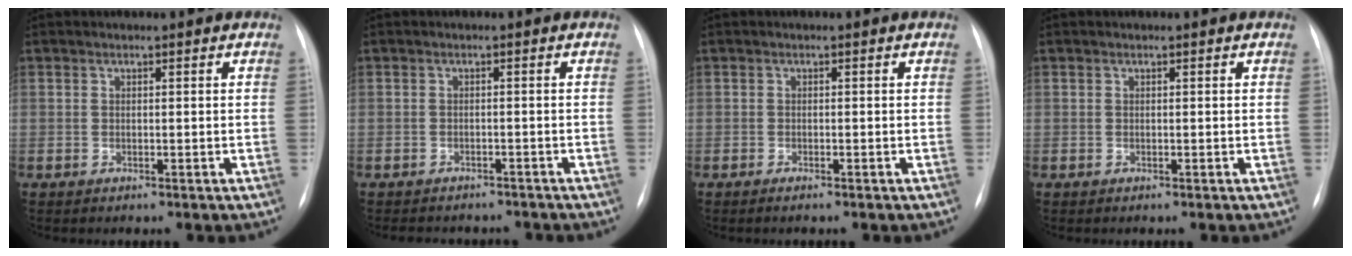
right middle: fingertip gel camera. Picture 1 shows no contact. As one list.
[{"total": 7.2, "force": [-6.6, 2.6, 1.6], "torque": [-0.021, 0.004, -0.075]}, {"total": 1.2, "force": [-0.9, 0.2, 0.8], "torque": [-0.015, -0.003, -0.009]}, {"total": 0.0}]